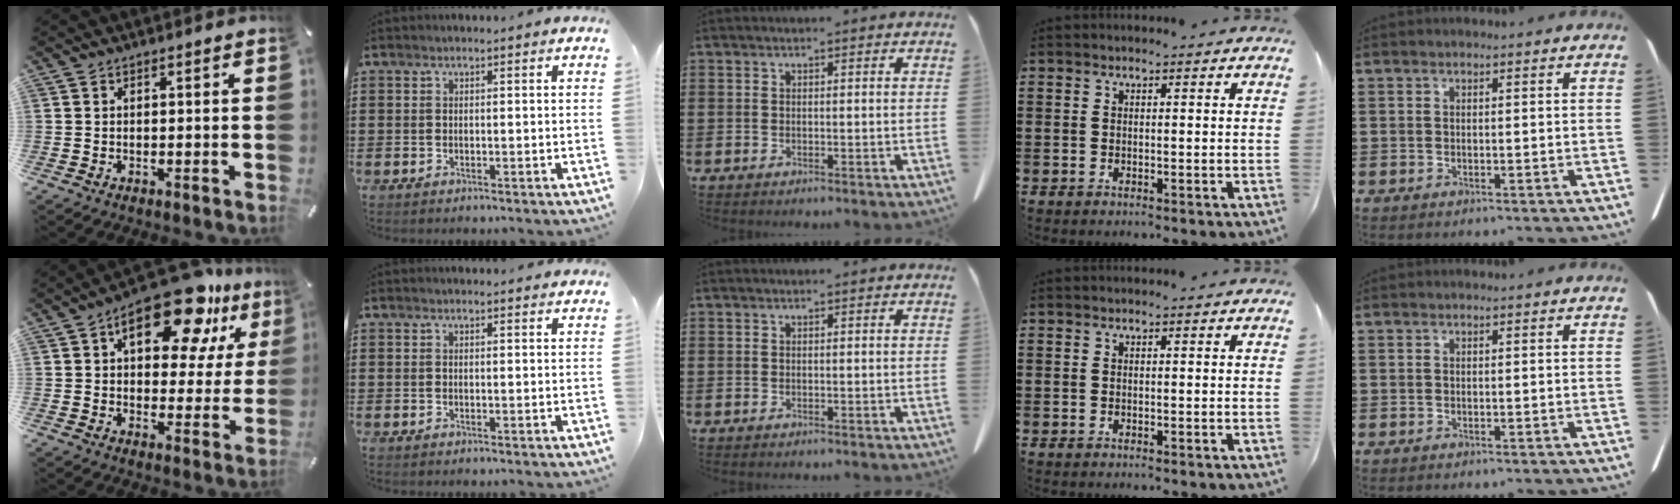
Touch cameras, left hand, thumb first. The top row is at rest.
{"thumb": {"total": 18.9, "force": [10.7, 9.0, 12.8], "torque": [-0.183, -0.051, 0.174]}, "index": {"total": 0.9, "force": [0.9, 0.0, 0.2], "torque": [-0.005, 0.000, 0.018]}}